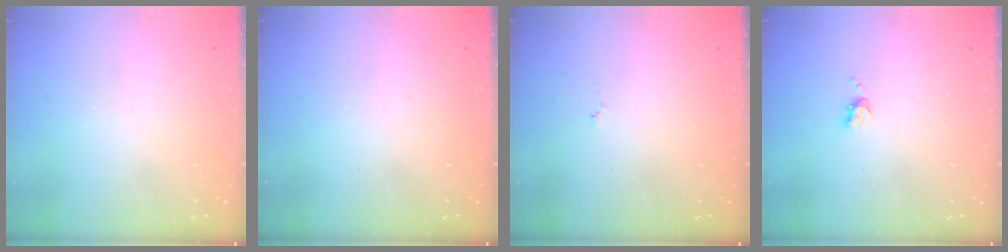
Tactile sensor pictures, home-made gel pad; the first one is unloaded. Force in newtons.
{"total": 0.0}
{"total": 3.0, "press": 2.9, "slide": 0.3}
{"total": 3.9, "press": 3.9, "slide": 0.5}